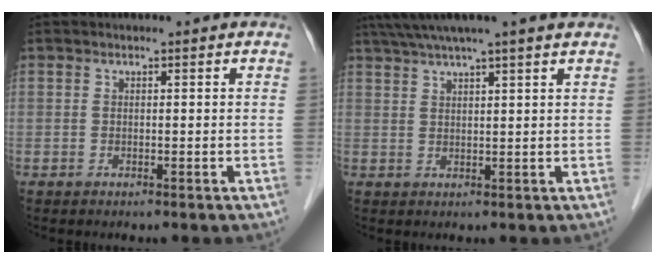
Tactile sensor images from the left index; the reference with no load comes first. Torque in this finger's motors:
{"motor_torque": [0.53, -1.50, 0.78, 0.21]}